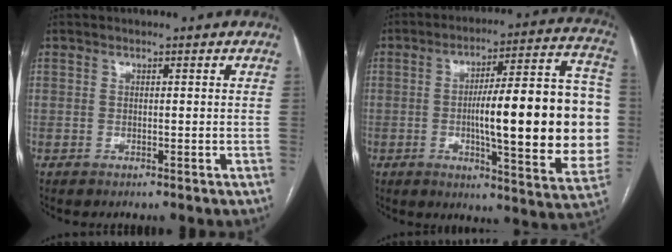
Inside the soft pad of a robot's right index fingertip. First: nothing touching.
{"total": 23.9, "force": [-1.2, 4.4, 23.4], "torque": [-0.266, 0.029, -0.009]}